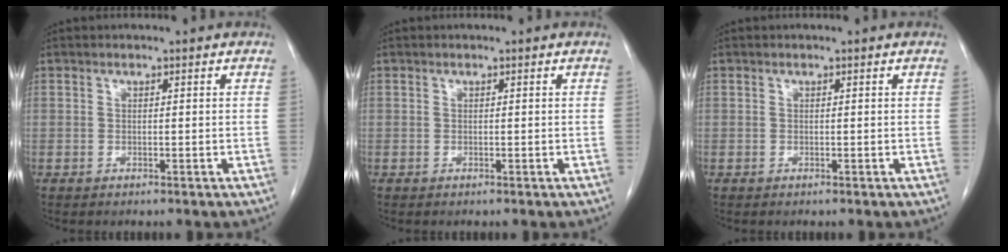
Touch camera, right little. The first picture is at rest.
{"total": 0.0}
{"total": 0.0}